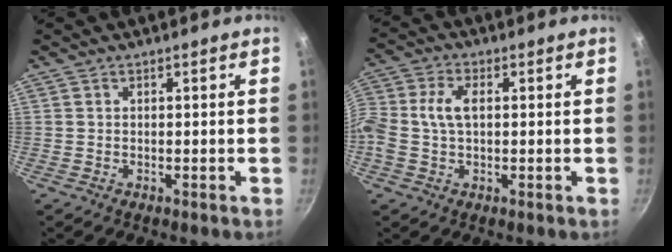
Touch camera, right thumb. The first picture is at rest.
{"total": 7.1, "force": [0.5, 4.2, 5.7], "torque": [-0.126, 0.016, 0.001]}